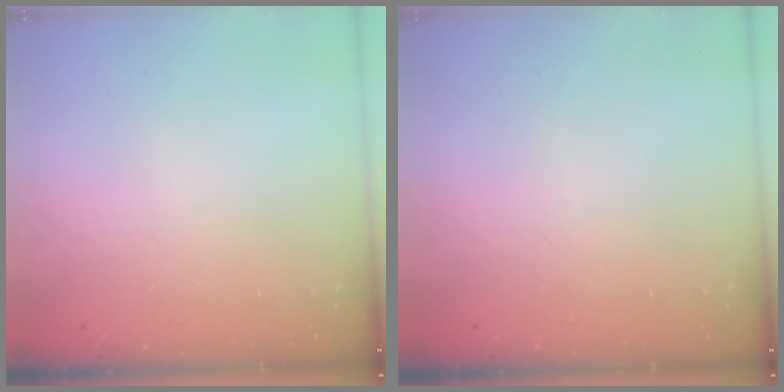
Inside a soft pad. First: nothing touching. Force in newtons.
{"total": 0.0}